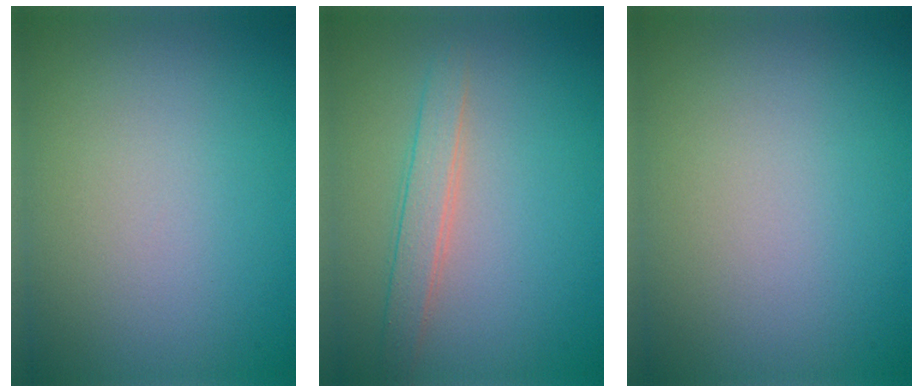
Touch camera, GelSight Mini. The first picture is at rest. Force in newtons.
{"total": 2.2, "press": 2.2, "slide": 0.1}
{"total": 0.0}